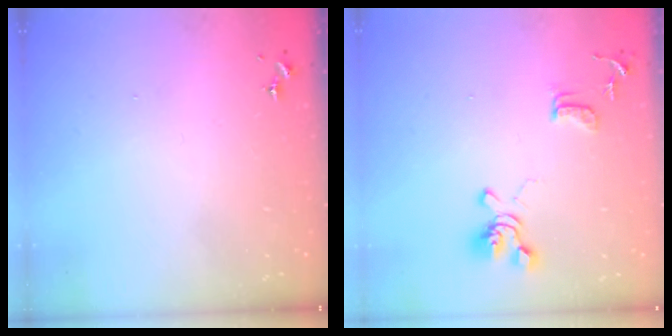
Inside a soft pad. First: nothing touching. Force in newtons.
{"total": 13.0, "press": 12.9, "slide": 1.6}